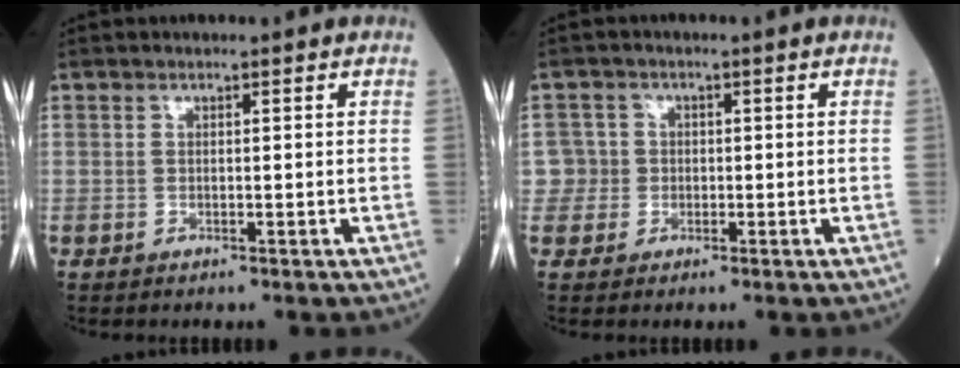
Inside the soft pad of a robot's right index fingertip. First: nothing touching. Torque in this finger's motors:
{"motor_torque": [0.19, -0.14, 0.06, 0.02]}